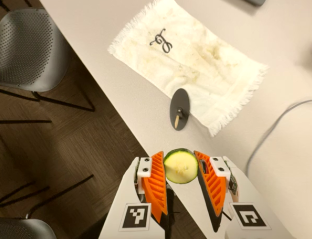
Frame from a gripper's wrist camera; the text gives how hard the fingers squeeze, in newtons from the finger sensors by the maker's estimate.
{"total": 8.5, "left": 8.3, "right": 8.7}